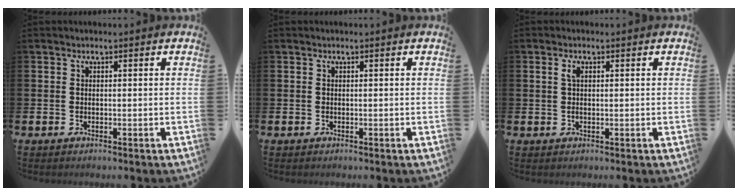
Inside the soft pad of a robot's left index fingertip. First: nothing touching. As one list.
[{"total": 0.0}, {"total": 1.5, "force": [0.5, 0.7, 1.3], "torque": [-0.023, 0.003, 0.006]}]